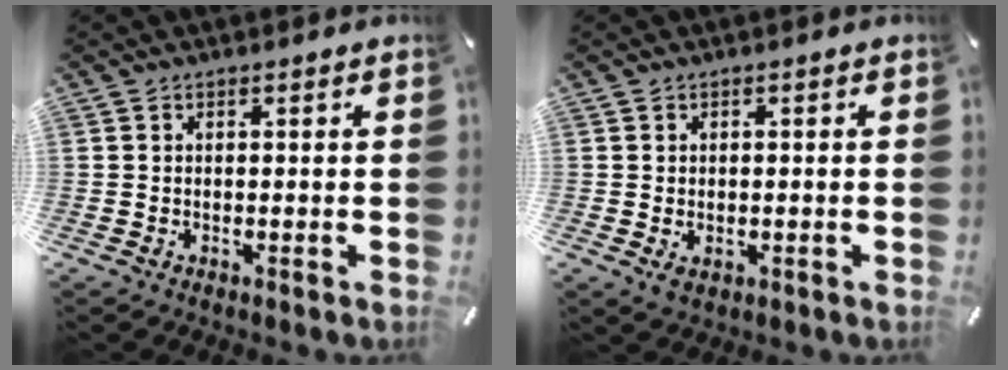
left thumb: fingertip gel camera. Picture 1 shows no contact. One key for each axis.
{"total": 1.4, "fx": -0.3, "fy": 1.2, "fz": 0.8, "tx": -0.014, "ty": 0.002, "tz": -0.004}